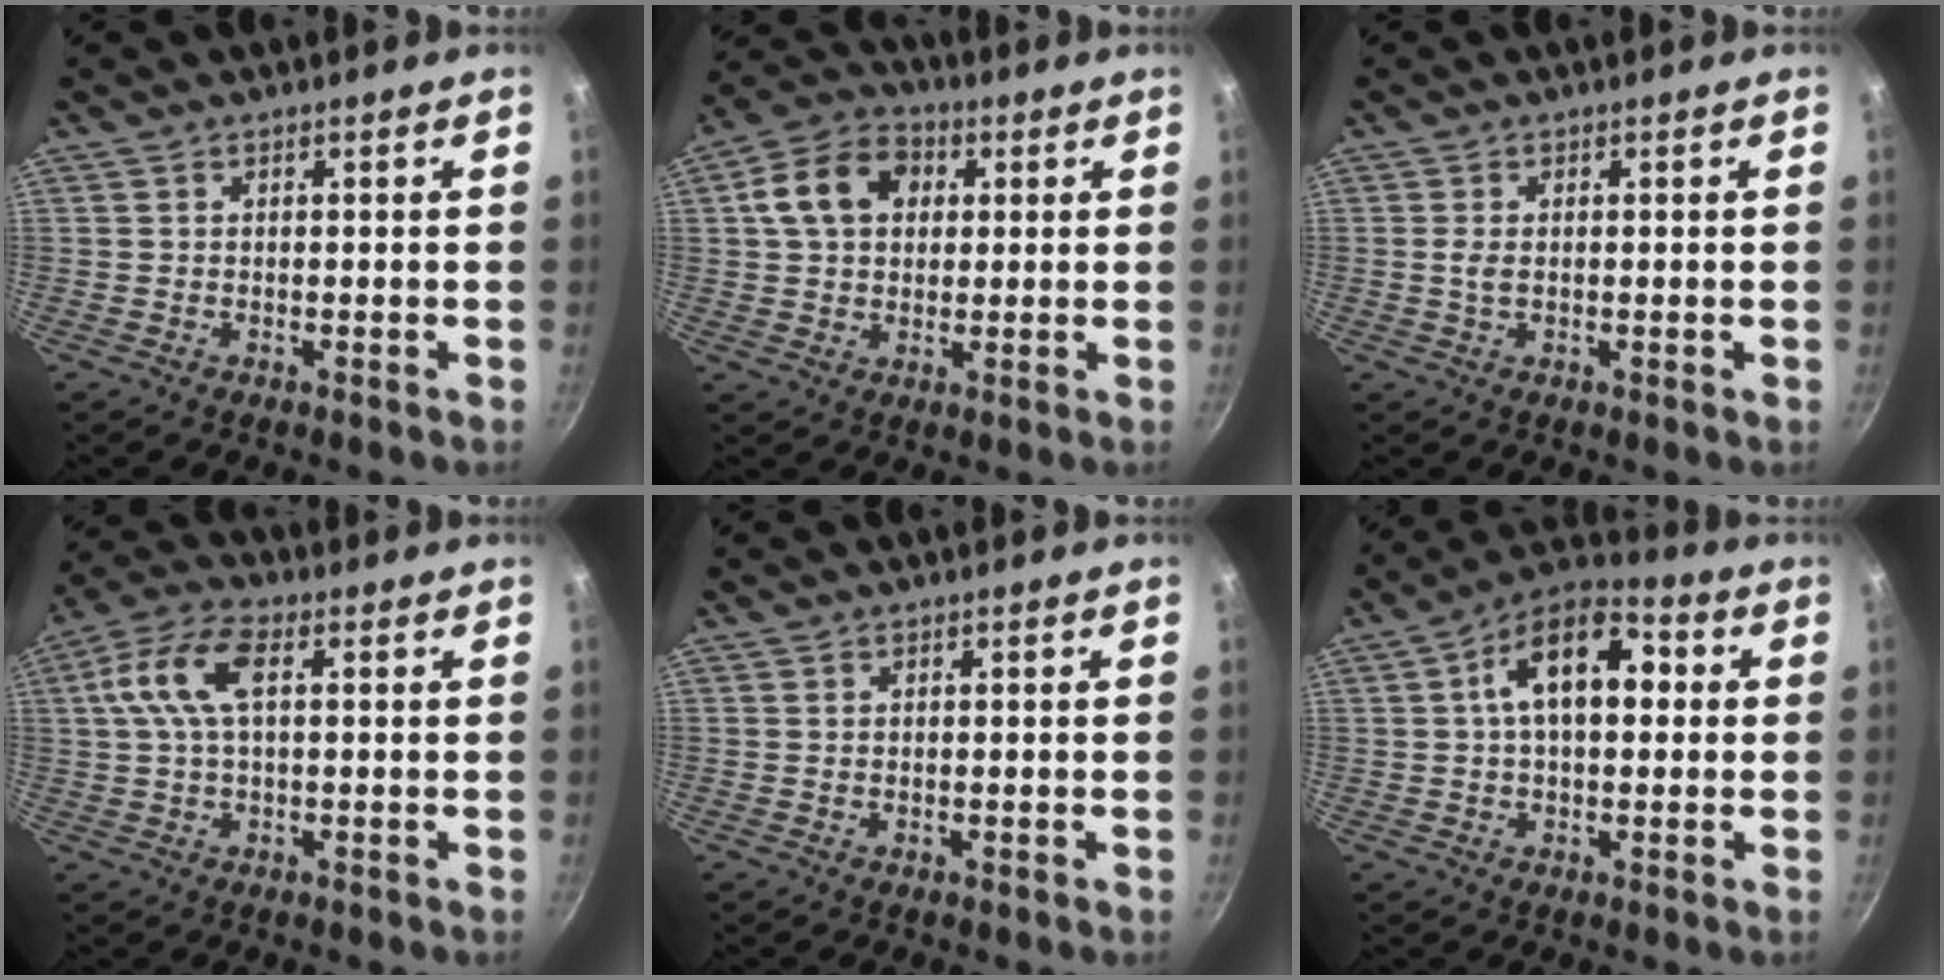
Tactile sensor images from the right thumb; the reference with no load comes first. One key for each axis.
{"total": 11.3, "fx": 2.6, "fy": 8.5, "fz": 7.0, "tx": -0.108, "ty": 0.014, "tz": 0.036}
{"total": 1.7, "fx": 0.0, "fy": 0.9, "fz": 1.5, "tx": -0.033, "ty": -0.004, "tz": 0.000}
{"total": 9.8, "fx": 2.2, "fy": 4.8, "fz": 8.2, "tx": -0.177, "ty": 0.029, "tz": 0.037}
{"total": 0.0}
{"total": 13.7, "fx": 2.4, "fy": 7.6, "fz": 11.1, "tx": -0.165, "ty": 0.031, "tz": 0.029}